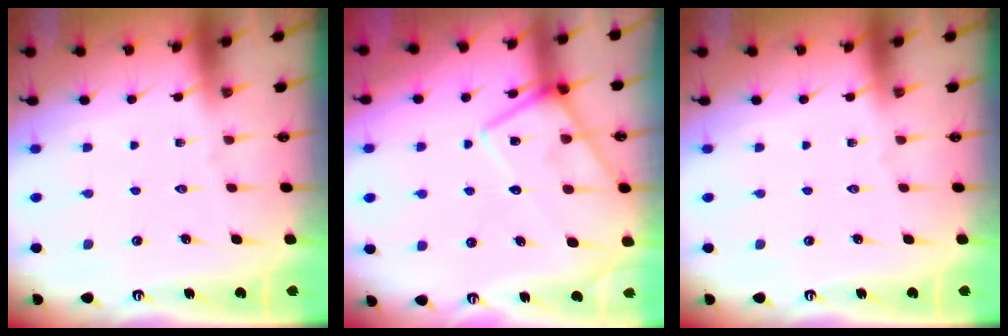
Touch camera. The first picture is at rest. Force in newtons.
{"total": 12.6, "press": 12.6, "slide": 1.2}
{"total": 0.0}